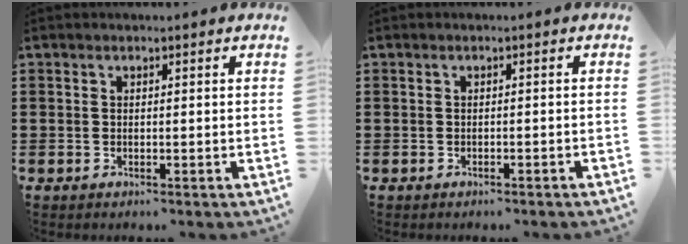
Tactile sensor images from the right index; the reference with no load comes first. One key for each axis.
{"total": 0.6, "fx": -0.4, "fy": -0.1, "fz": 0.4, "tx": -0.008, "ty": -0.003, "tz": -0.008}